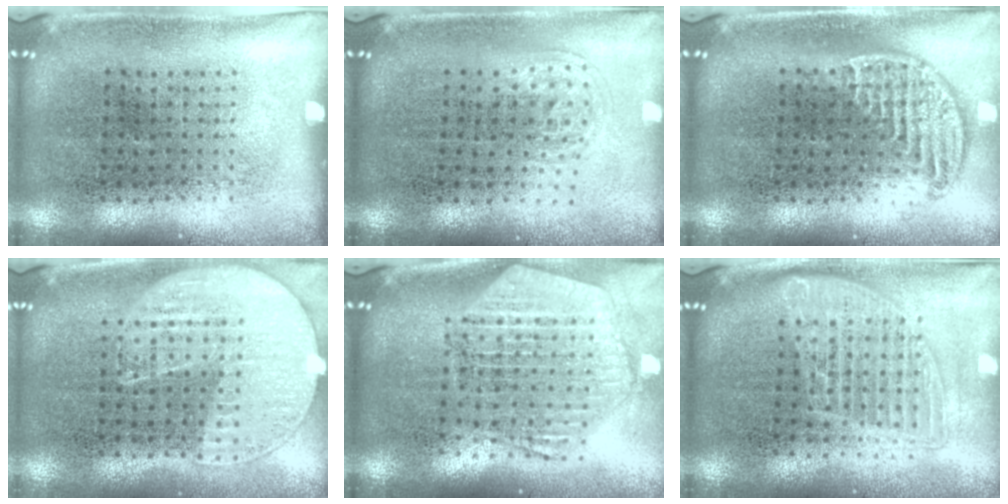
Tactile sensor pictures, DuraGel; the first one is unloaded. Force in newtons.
{"total": 1.0, "press": 0.6, "slide": 0.8}
{"total": 1.2, "press": 1.1, "slide": 0.5}
{"total": 1.1, "press": 1.0, "slide": 0.4}
{"total": 2.6, "press": 2.2, "slide": 1.4}
{"total": 1.4, "press": 1.2, "slide": 0.7}